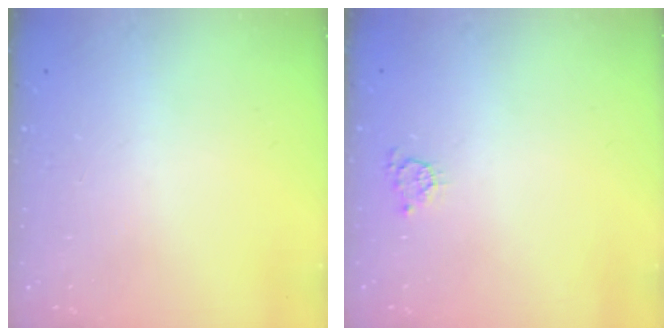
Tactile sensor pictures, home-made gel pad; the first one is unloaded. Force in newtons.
{"total": 3.6, "press": 3.5, "slide": 0.4}